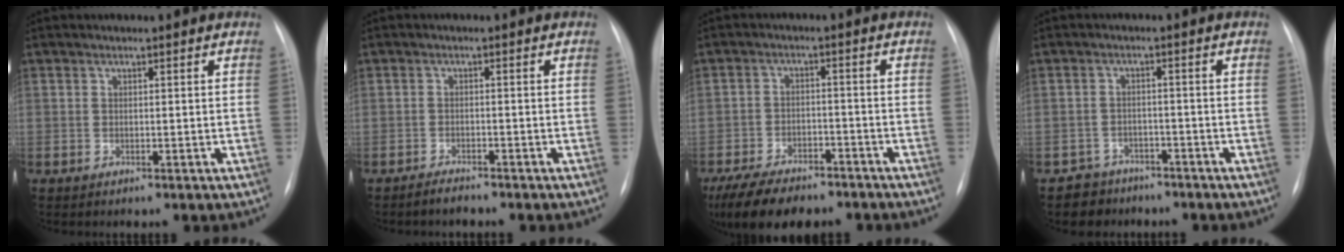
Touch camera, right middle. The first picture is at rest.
{"total": 1.8, "force": [-1.8, 0.4, 0.3], "torque": [-0.009, -0.003, -0.028]}
{"total": 13.1, "force": [-10.3, 5.3, 6.1], "torque": [-0.114, -0.006, -0.157]}
{"total": 4.4, "force": [-3.2, 2.9, -0.5], "torque": [0.011, 0.011, -0.052]}